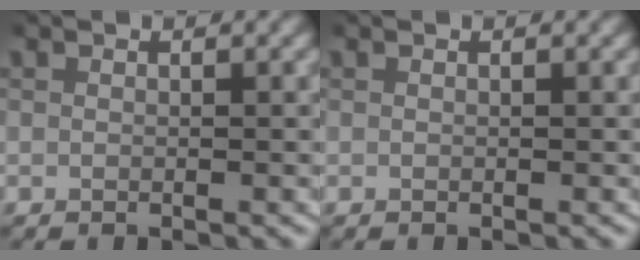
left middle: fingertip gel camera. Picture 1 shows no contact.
{"total": 0.0}